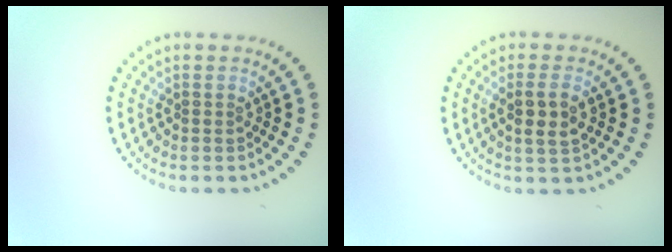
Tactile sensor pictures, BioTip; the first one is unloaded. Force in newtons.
{"total": 2.4, "press": 2.3, "slide": 0.8}